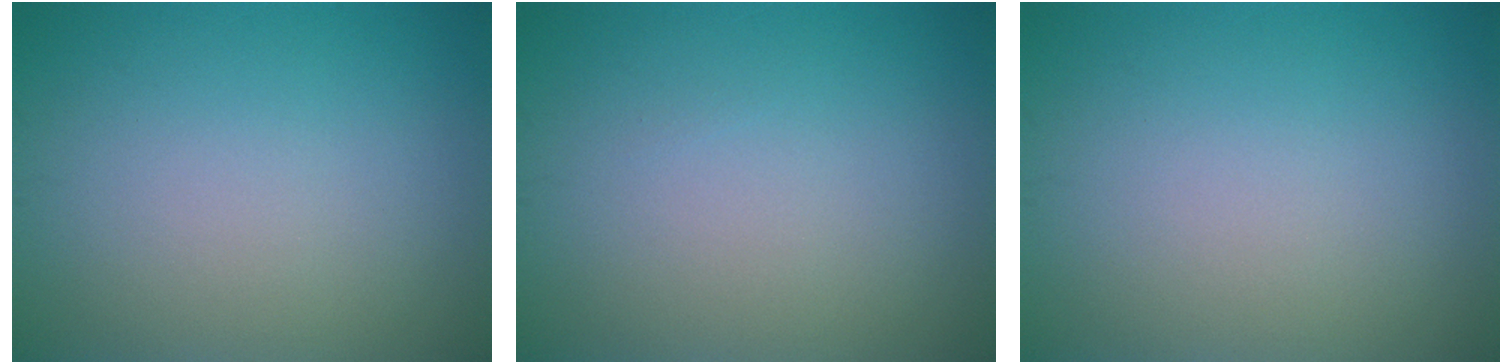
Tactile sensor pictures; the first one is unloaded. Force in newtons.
{"total": 0.0}
{"total": 0.0}